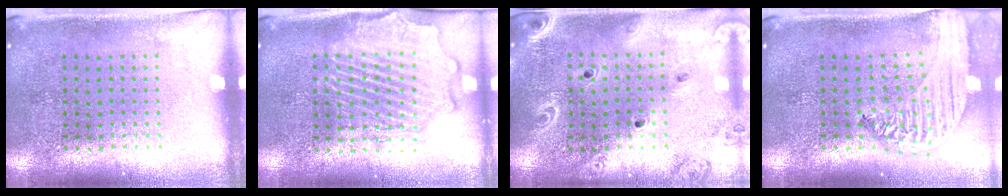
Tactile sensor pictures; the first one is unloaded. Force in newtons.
{"total": 2.5, "press": 2.4, "slide": 0.3}
{"total": 2.1, "press": 1.9, "slide": 0.8}
{"total": 2.4, "press": 2.1, "slide": 1.1}